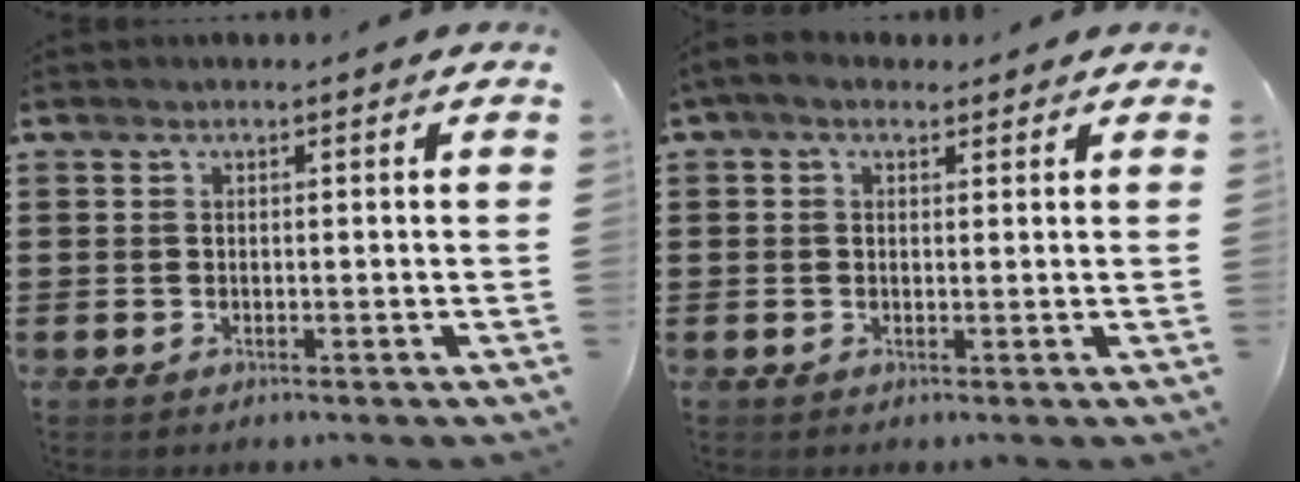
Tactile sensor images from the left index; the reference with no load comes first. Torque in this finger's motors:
{"motor_torque": [1.04, -1.10, 0.19, 0.04]}